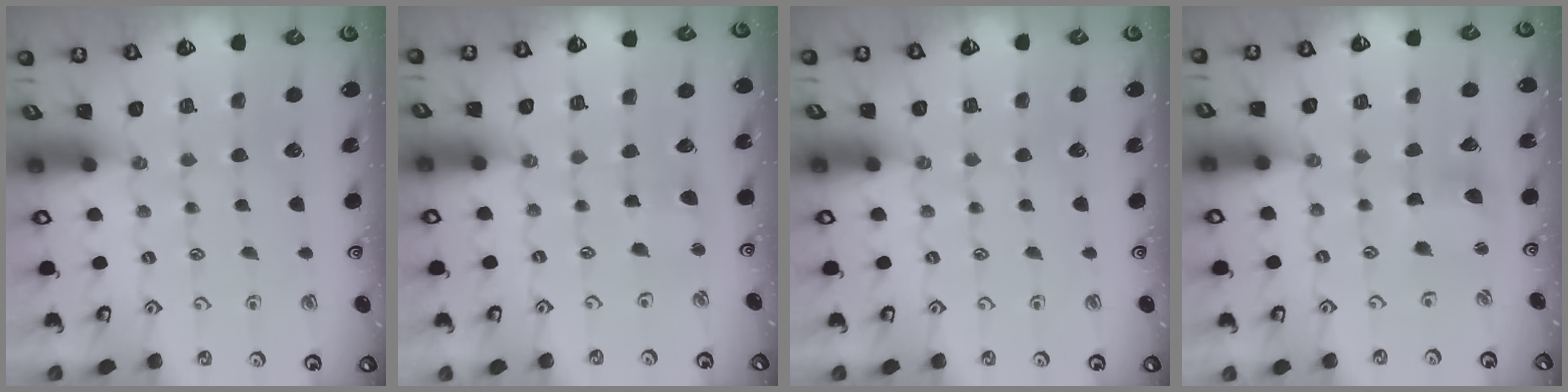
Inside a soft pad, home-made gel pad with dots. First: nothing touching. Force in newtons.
{"total": 2.5, "press": 2.4, "slide": 0.5}
{"total": 0.0}
{"total": 5.1, "press": 5.1, "slide": 0.7}